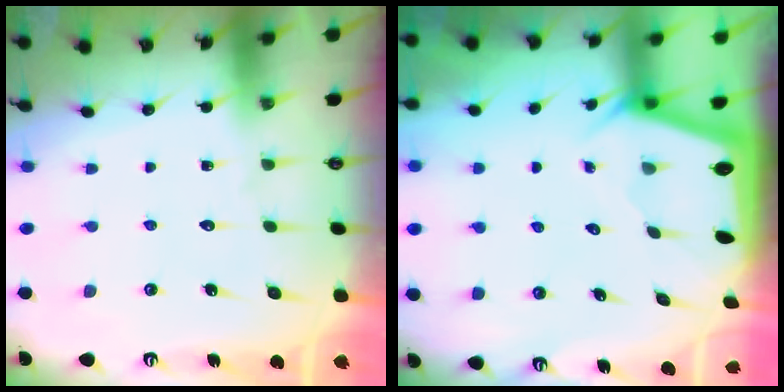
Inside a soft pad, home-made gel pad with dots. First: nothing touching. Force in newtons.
{"total": 1.9, "press": 1.9, "slide": 0.2}